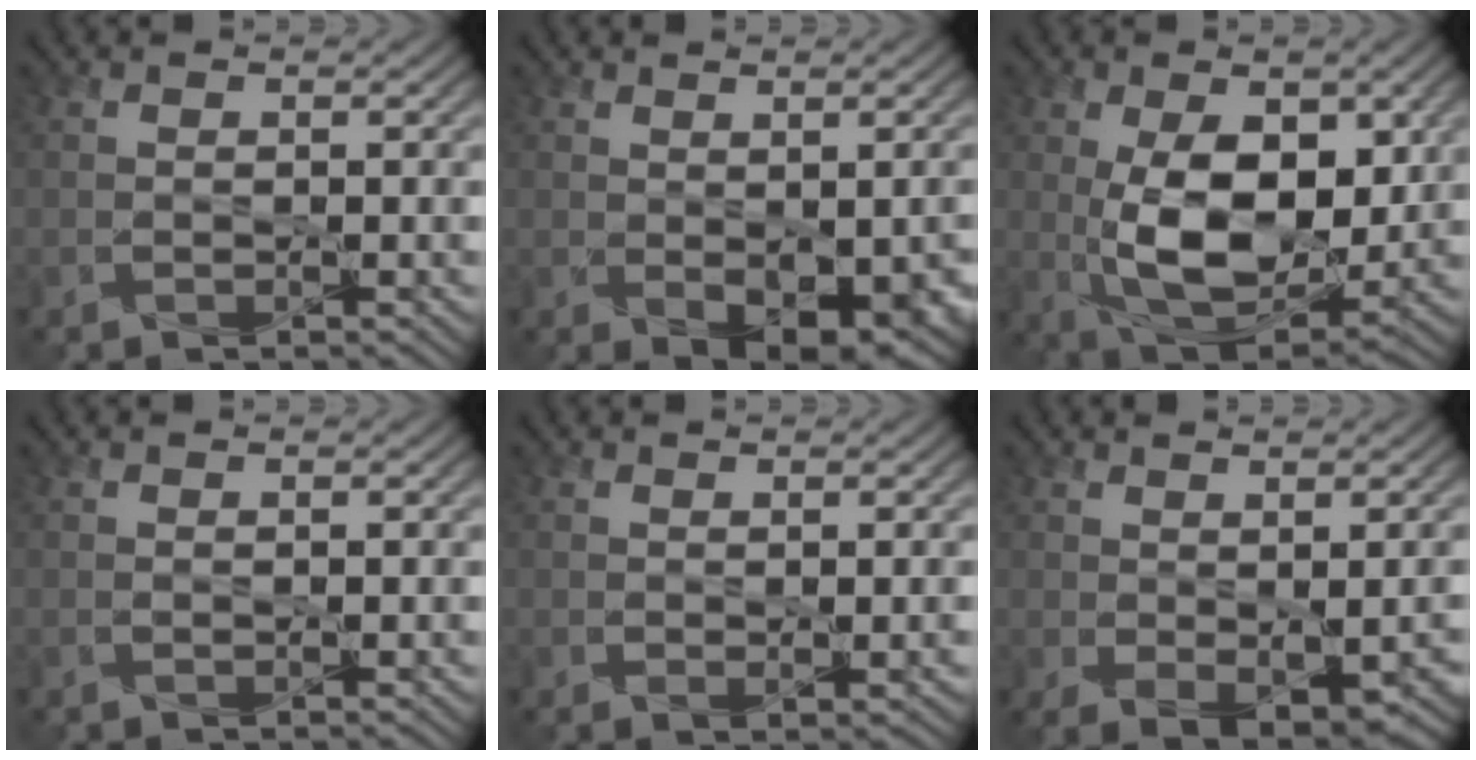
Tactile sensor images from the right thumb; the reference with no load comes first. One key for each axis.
{"total": 5.4, "fx": -1.2, "fy": 3.0, "fz": 4.4, "tx": -0.073, "ty": -0.028, "tz": 0.000}
{"total": 11.8, "fx": 0.7, "fy": 6.7, "fz": 9.7, "tx": -0.180, "ty": -0.009, "tz": 0.019}
{"total": 0.0}
{"total": 1.1, "fx": 0.2, "fy": 0.5, "fz": 0.9, "tx": -0.015, "ty": -0.003, "tz": 0.009}
{"total": 5.7, "fx": -1.3, "fy": 3.1, "fz": 4.6, "tx": -0.087, "ty": -0.031, "tz": 0.003}